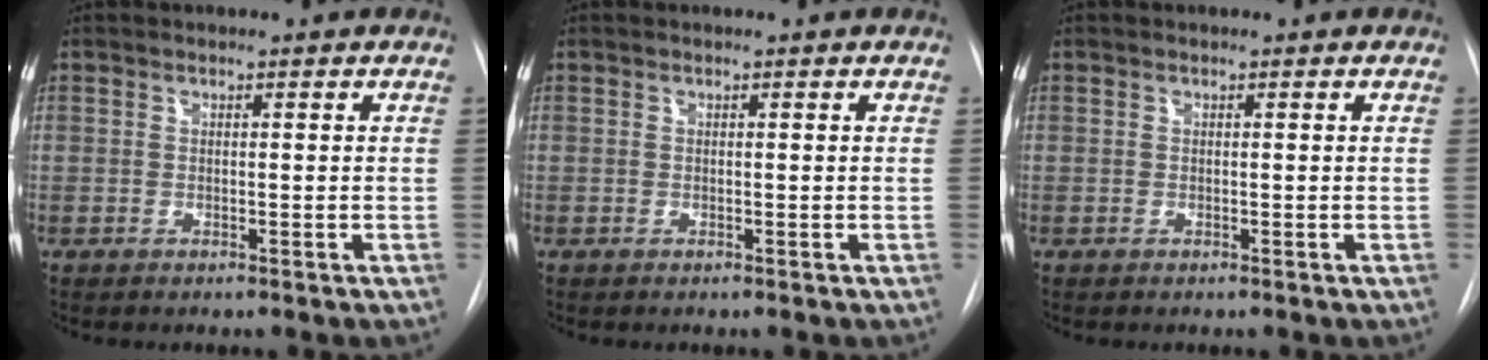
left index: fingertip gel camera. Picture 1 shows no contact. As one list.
[{"total": 0.0}, {"total": 0.0}]